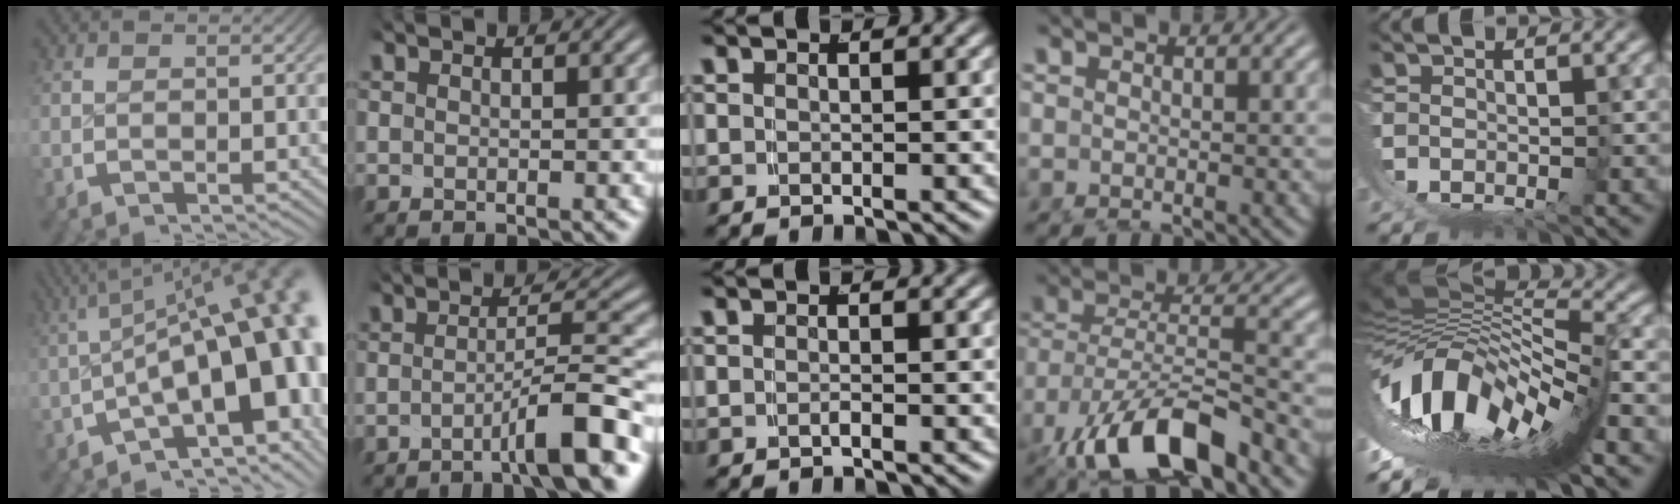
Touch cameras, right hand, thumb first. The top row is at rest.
{"thumb": {"total": 18.3, "force": [-1.2, 10.1, 15.2], "torque": [-0.211, -0.014, -0.014]}, "index": {"total": 5.4, "force": [-3.2, 0.3, 4.3], "torque": [-0.065, 0.008, -0.062]}, "middle": {"total": 0.6, "force": [-0.5, -0.2, 0.2], "torque": [-0.004, 0.001, -0.009]}, "ring": {"total": 7.6, "force": [-3.8, 2.9, 6.0], "torque": [-0.122, -0.039, -0.040]}, "little": {"total": 16.9, "force": [-1.8, 8.6, 14.5], "torque": [-0.251, -0.010, -0.011]}}